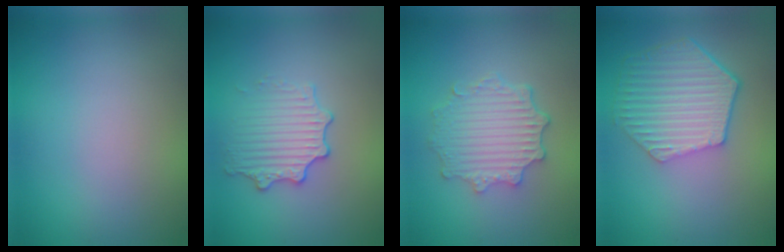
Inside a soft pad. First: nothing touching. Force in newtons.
{"total": 2.9, "press": 2.8, "slide": 0.7}
{"total": 4.6, "press": 3.7, "slide": 2.7}
{"total": 6.6, "press": 5.0, "slide": 4.3}